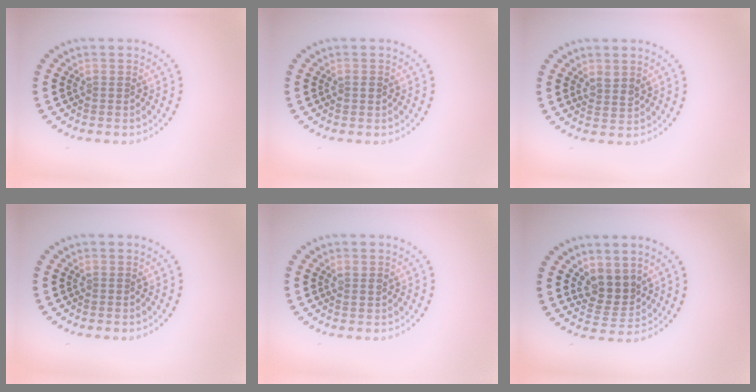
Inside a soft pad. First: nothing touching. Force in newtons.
{"total": 0.9, "press": 0.8, "slide": 0.2}
{"total": 1.4, "press": 1.2, "slide": 0.7}
{"total": 0.0}
{"total": 0.9, "press": 0.8, "slide": 0.5}
{"total": 3.0, "press": 2.5, "slide": 1.7}